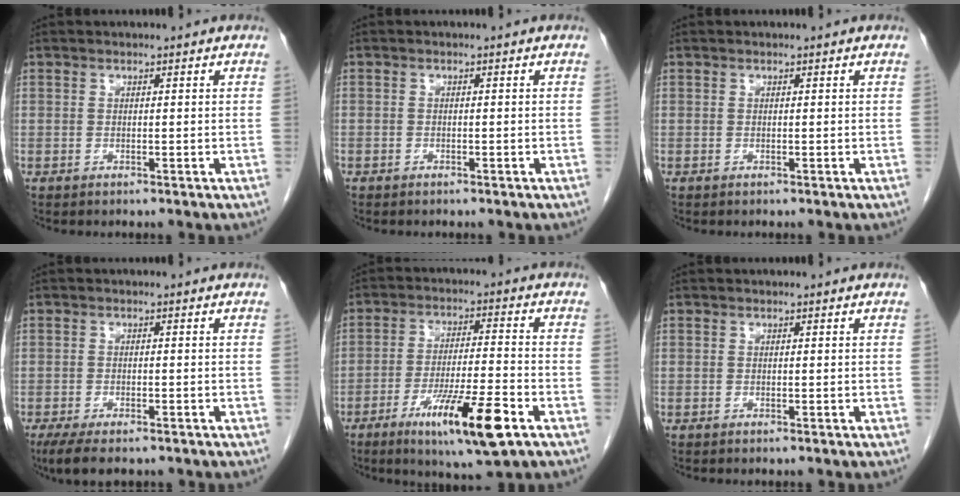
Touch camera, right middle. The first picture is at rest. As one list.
[{"total": 0.6, "force": [-0.4, 0.4, 0.0], "torque": [-0.002, 0.004, -0.010]}, {"total": 0.0}, {"total": 5.9, "force": [-4.2, 1.9, 3.6], "torque": [-0.059, -0.012, -0.065]}, {"total": 12.6, "force": [-6.4, 0.9, 10.8], "torque": [-0.190, -0.022, -0.104]}, {"total": 0.0}]